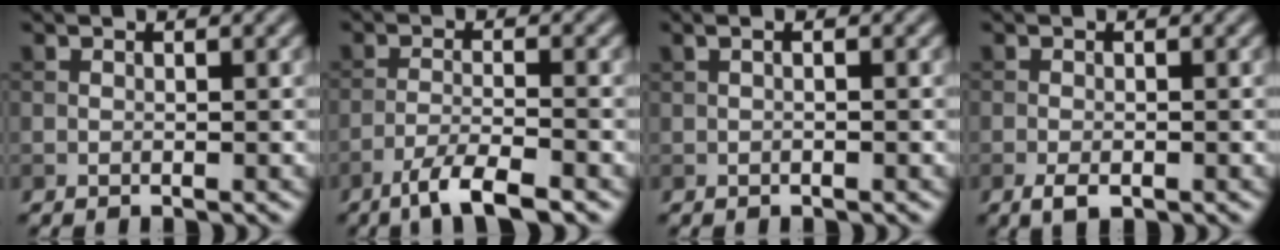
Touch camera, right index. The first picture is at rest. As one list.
[{"total": 4.4, "force": [-3.1, 0.6, 3.0], "torque": [-0.057, 0.002, -0.063]}, {"total": 1.0, "force": [0.2, 0.3, 1.0], "torque": [-0.013, -0.008, 0.000]}, {"total": 1.7, "force": [-0.9, 0.7, 1.2], "torque": [-0.024, -0.005, -0.016]}]